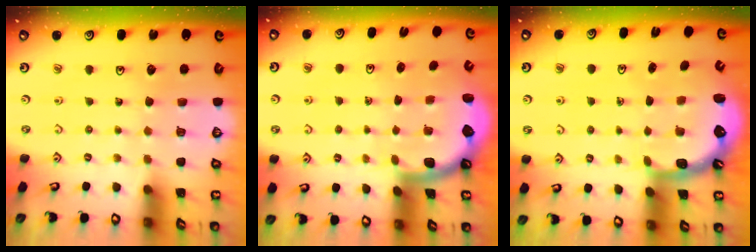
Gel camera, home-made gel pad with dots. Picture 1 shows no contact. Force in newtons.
{"total": 1.9, "press": 1.8, "slide": 0.3}
{"total": 2.8, "press": 2.5, "slide": 1.2}